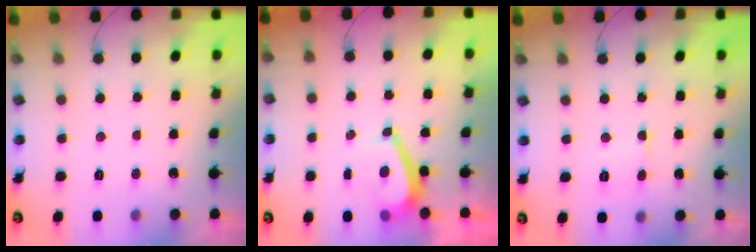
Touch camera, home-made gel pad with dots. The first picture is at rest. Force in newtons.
{"total": 3.0, "press": 2.9, "slide": 0.6}
{"total": 4.7, "press": 4.7, "slide": 0.5}